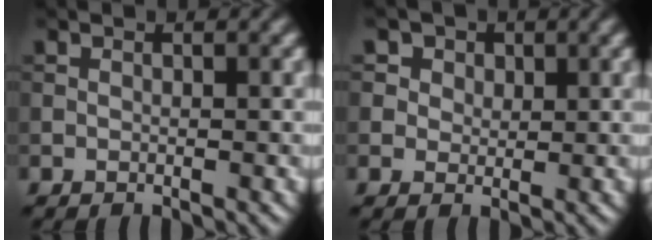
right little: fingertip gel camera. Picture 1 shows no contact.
{"total": 4.9, "force": [2.7, 3.7, 1.9], "torque": [-0.043, 0.004, 0.032]}